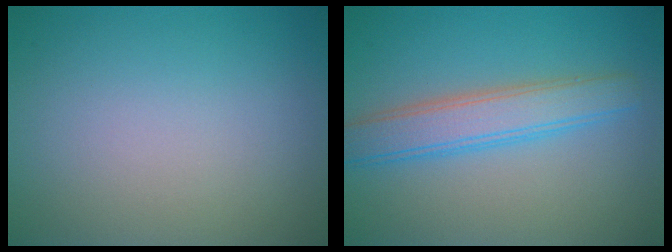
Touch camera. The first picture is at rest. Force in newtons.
{"total": 4.3, "press": 4.3, "slide": 0.1}